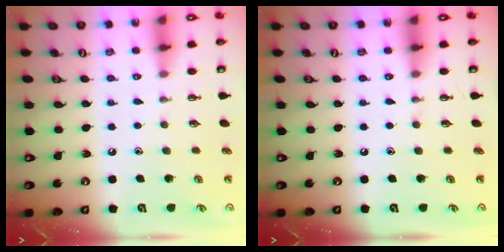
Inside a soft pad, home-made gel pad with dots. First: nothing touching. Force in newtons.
{"total": 0.0}